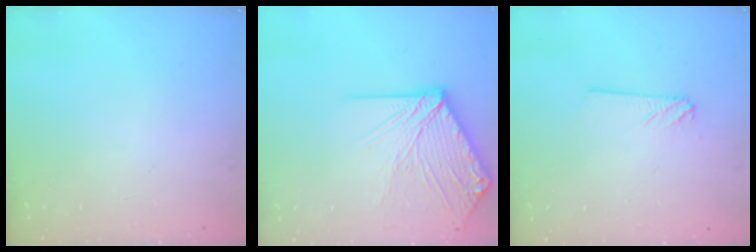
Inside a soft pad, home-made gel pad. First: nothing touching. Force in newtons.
{"total": 12.5, "press": 12.4, "slide": 1.9}
{"total": 2.4, "press": 2.4, "slide": 0.2}